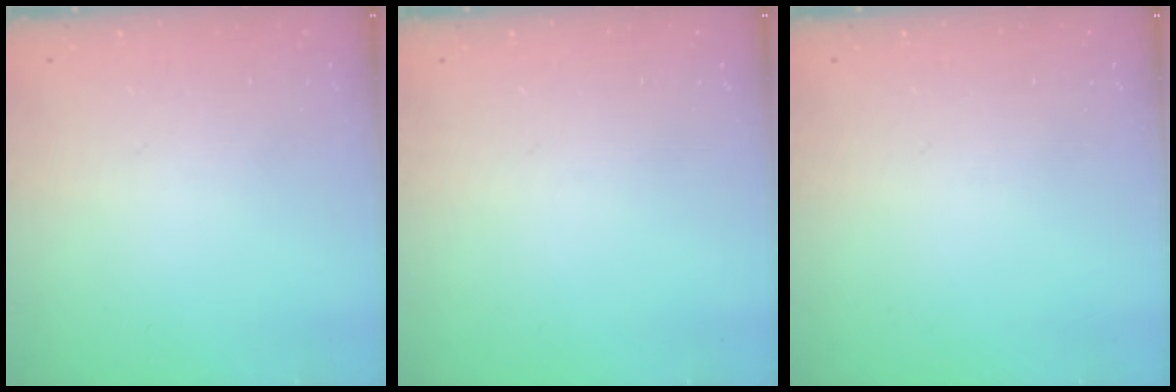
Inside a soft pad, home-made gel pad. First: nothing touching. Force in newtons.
{"total": 0.0}
{"total": 0.0}